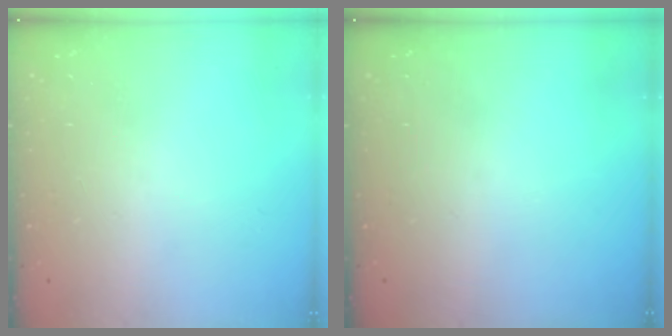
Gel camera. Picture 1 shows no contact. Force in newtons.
{"total": 0.0}